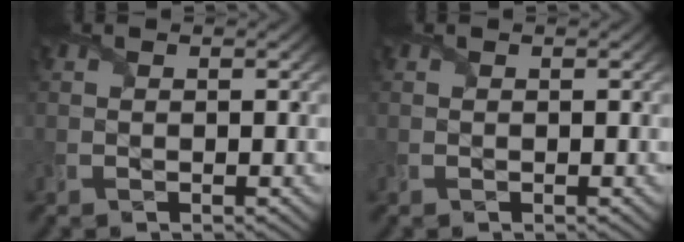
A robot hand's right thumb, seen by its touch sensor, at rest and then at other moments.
{"total": 0.0}